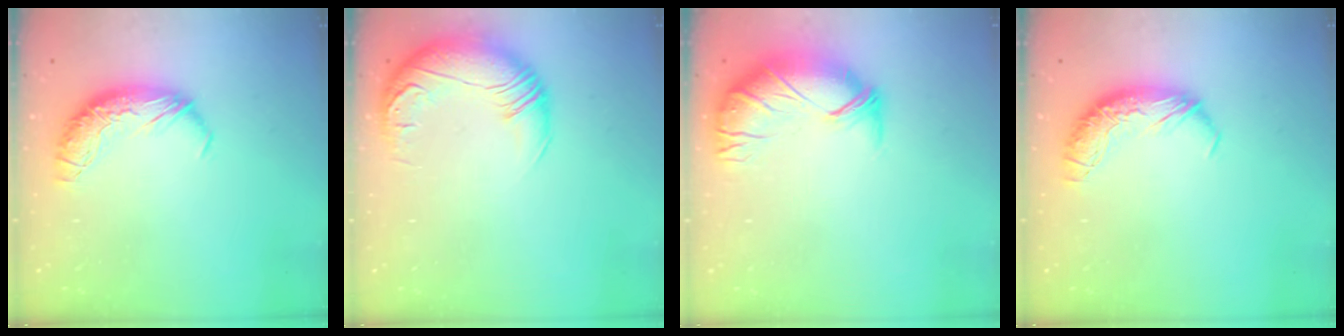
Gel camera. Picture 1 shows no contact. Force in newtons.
{"total": 2.9, "press": 1.1, "slide": 2.6}
{"total": 2.8, "press": 0.9, "slide": 2.6}
{"total": 0.0}